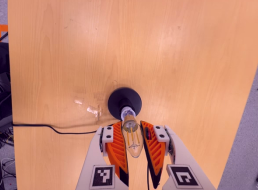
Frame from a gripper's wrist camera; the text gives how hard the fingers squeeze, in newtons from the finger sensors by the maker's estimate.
{"total": 20.9, "left": 23.1, "right": 18.7}